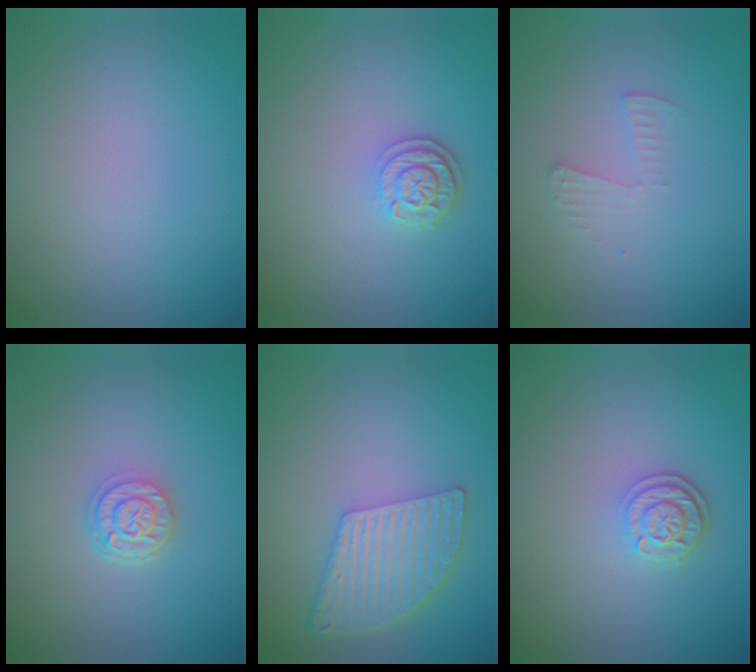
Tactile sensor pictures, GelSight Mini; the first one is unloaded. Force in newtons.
{"total": 2.5, "press": 2.1, "slide": 1.3}
{"total": 1.4, "press": 1.4, "slide": 0.1}
{"total": 2.6, "press": 2.1, "slide": 1.5}
{"total": 5.6, "press": 4.3, "slide": 3.6}
{"total": 2.6, "press": 2.2, "slide": 1.4}